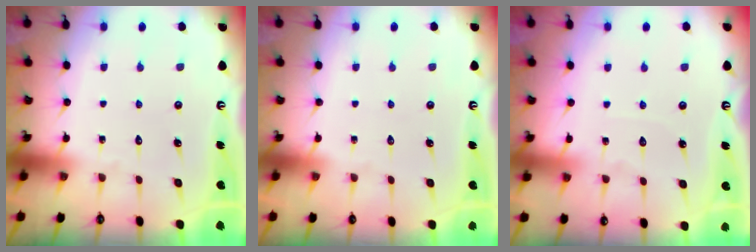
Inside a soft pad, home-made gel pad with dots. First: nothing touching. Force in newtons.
{"total": 0.0}
{"total": 4.4, "press": 4.4, "slide": 0.6}